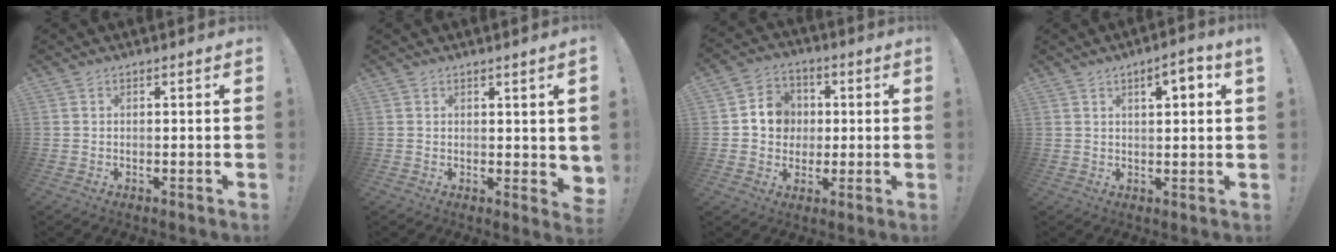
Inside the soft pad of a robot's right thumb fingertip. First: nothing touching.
{"total": 2.5, "force": [1.4, 1.3, 1.5], "torque": [-0.008, -0.009, 0.027]}
{"total": 9.7, "force": [0.9, 9.0, 3.5], "torque": [-0.040, 0.006, 0.024]}
{"total": 4.8, "force": [2.1, 0.9, 4.2], "torque": [-0.053, -0.010, 0.026]}